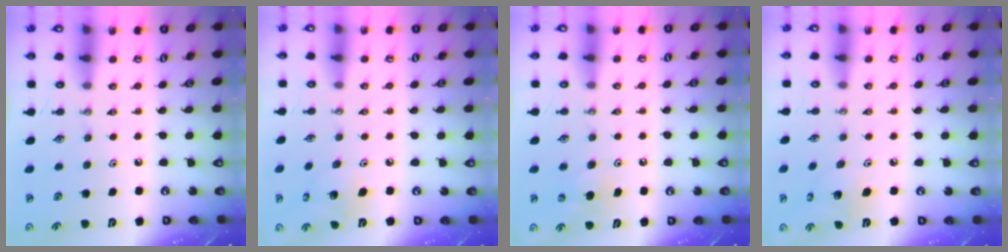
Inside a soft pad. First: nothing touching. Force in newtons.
{"total": 7.5, "press": 7.3, "slide": 1.9}
{"total": 5.8, "press": 5.7, "slide": 1.0}
{"total": 7.5, "press": 7.3, "slide": 1.9}